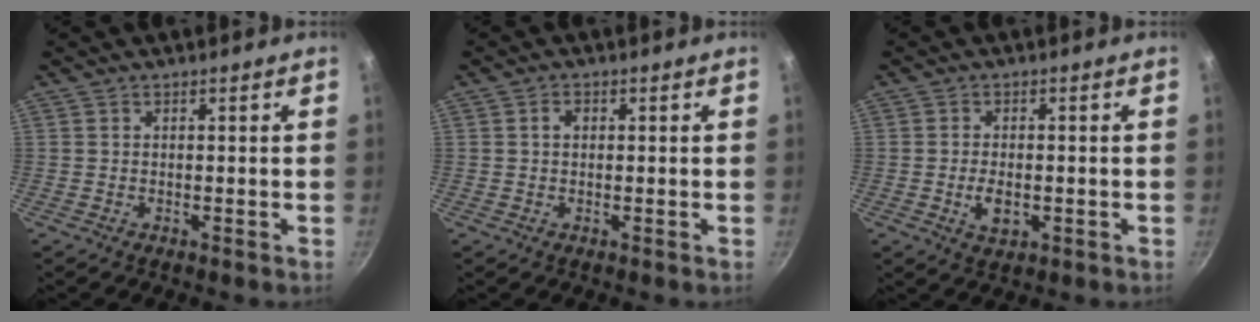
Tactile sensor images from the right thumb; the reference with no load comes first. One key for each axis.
{"total": 1.7, "fx": 0.3, "fy": 1.3, "fz": 1.1, "tx": -0.014, "ty": 0.005, "tz": 0.004}
{"total": 4.4, "fx": -0.9, "fy": 2.5, "fz": 3.5, "tx": -0.063, "ty": 0.001, "tz": -0.012}